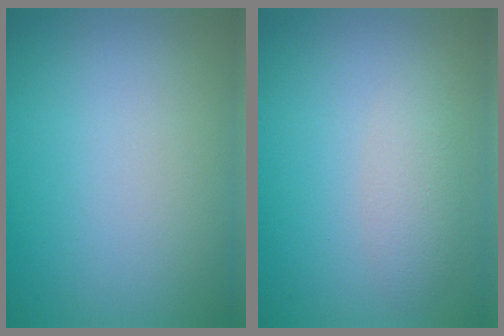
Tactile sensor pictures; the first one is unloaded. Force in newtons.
{"total": 1.9, "press": 1.9, "slide": 0.0}